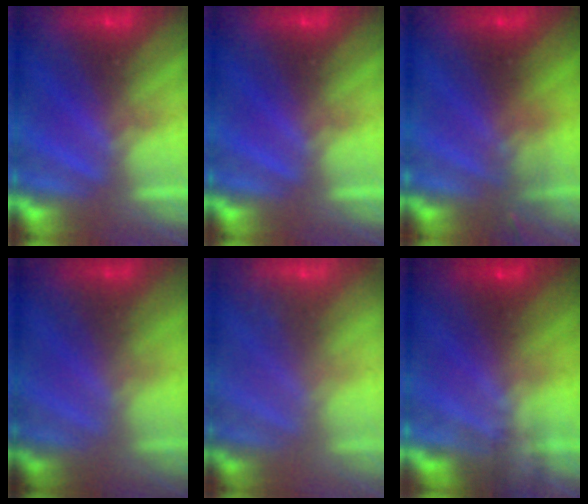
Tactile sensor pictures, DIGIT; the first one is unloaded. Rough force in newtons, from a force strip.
{"total": 0.0}
{"total": 2.7}
{"total": 1.8}
{"total": 2.4}
{"total": 5.8}